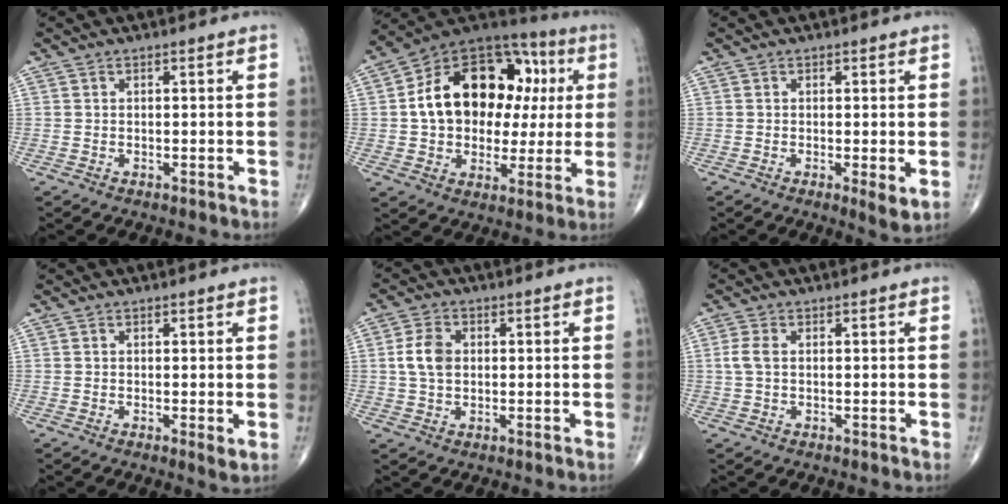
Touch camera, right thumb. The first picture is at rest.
{"total": 23.0, "force": [2.9, 15.9, 16.3], "torque": [-0.220, 0.036, 0.048]}
{"total": 3.1, "force": [-0.4, 0.7, 3.0], "torque": [-0.051, -0.014, -0.012]}
{"total": 1.9, "force": [-0.1, 0.4, 1.8], "torque": [-0.029, -0.009, -0.006]}
{"total": 5.5, "force": [0.6, 3.8, 3.9], "torque": [-0.076, 0.004, 0.009]}
{"total": 2.7, "force": [0.2, 1.5, 2.2], "torque": [-0.061, 0.006, 0.003]}